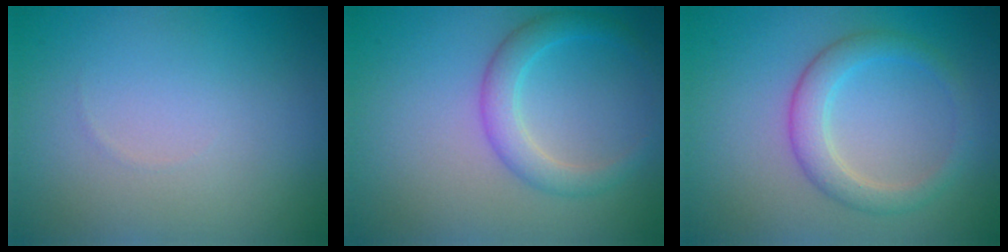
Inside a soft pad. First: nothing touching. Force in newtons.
{"total": 2.9, "press": 2.9, "slide": 0.1}
{"total": 3.1, "press": 3.1, "slide": 0.2}